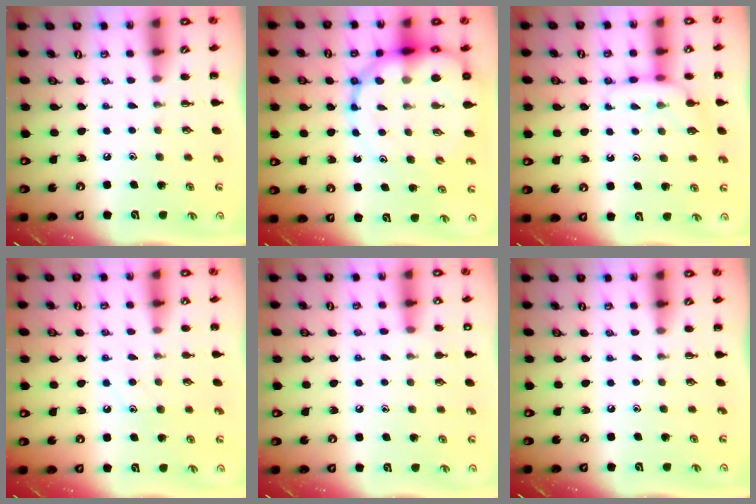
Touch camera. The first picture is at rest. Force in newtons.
{"total": 18.0, "press": 17.5, "slide": 4.3}
{"total": 8.1, "press": 8.0, "slide": 1.6}
{"total": 7.0, "press": 6.9, "slide": 1.1}
{"total": 8.1, "press": 7.8, "slide": 2.1}
{"total": 0.0}